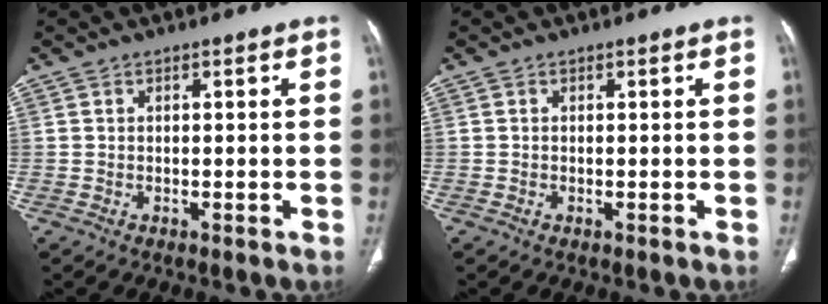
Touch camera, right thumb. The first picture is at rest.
{"total": 0.0}